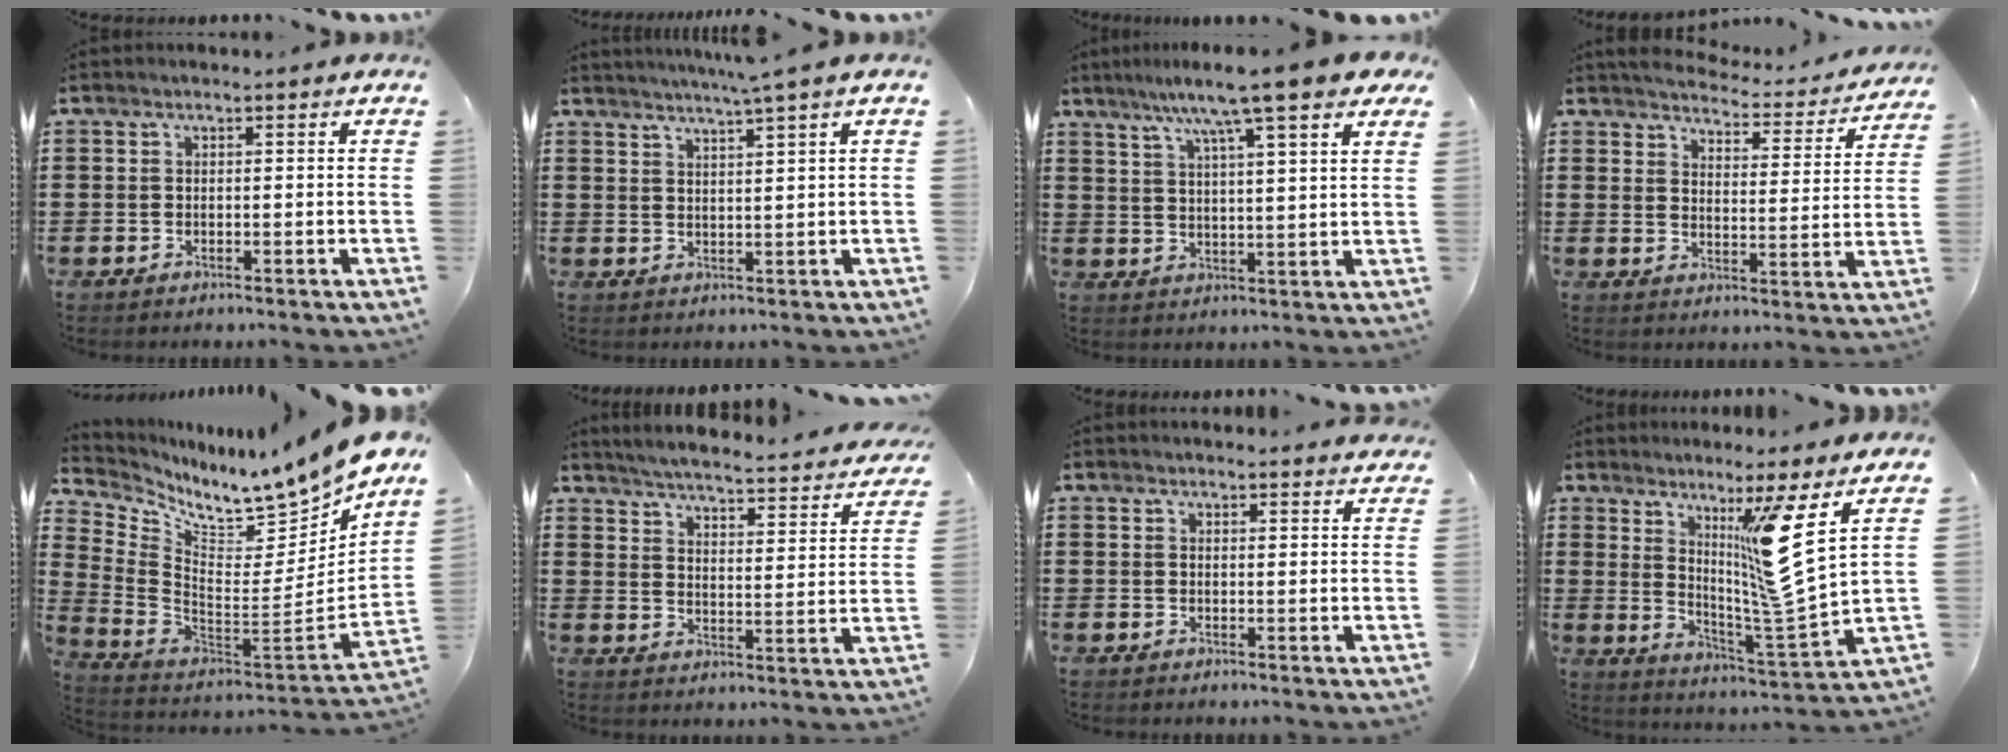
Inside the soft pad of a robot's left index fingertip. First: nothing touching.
{"total": 3.2, "force": [2.7, -1.3, 1.3], "torque": [-0.030, -0.011, 0.044]}
{"total": 9.6, "force": [7.3, 0.3, 6.2], "torque": [-0.126, -0.025, 0.119]}
{"total": 3.7, "force": [3.7, 0.0, 0.5], "torque": [-0.024, -0.033, 0.057]}
{"total": 8.7, "force": [7.9, 0.7, 3.4], "torque": [-0.070, -0.089, 0.125]}
{"total": 3.6, "force": [3.4, -0.5, 1.0], "torque": [-0.041, -0.035, 0.050]}
{"total": 2.1, "force": [2.1, 0.3, -0.1], "torque": [-0.003, -0.004, 0.042]}
{"total": 11.6, "force": [6.2, -0.8, 9.8], "torque": [-0.166, -0.058, 0.089]}